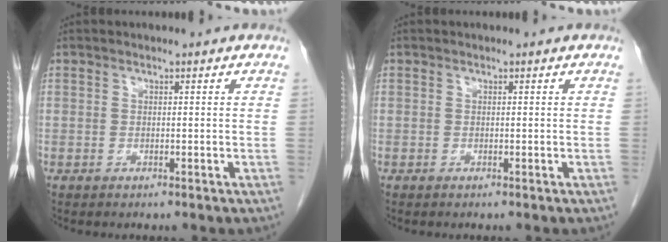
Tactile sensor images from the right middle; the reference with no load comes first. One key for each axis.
{"total": 0.0}